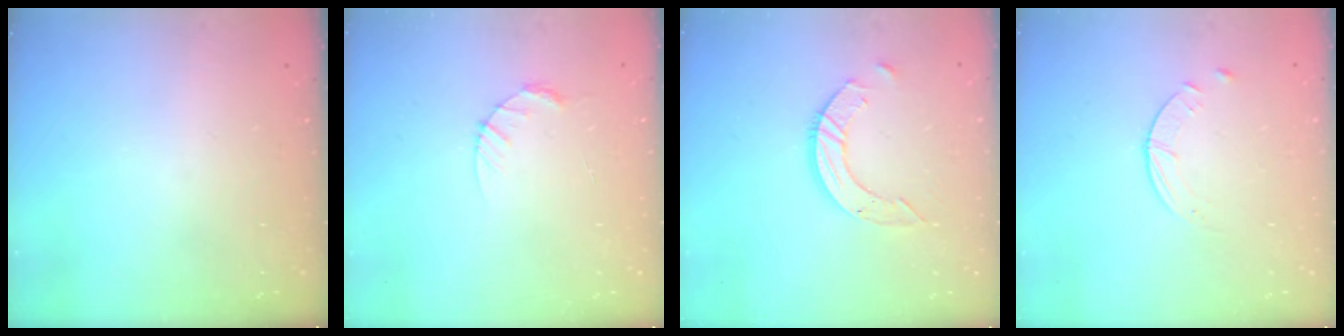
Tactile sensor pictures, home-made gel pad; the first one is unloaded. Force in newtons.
{"total": 3.7, "press": 3.6, "slide": 0.4}
{"total": 7.9, "press": 7.8, "slide": 0.7}
{"total": 2.6, "press": 2.5, "slide": 0.3}